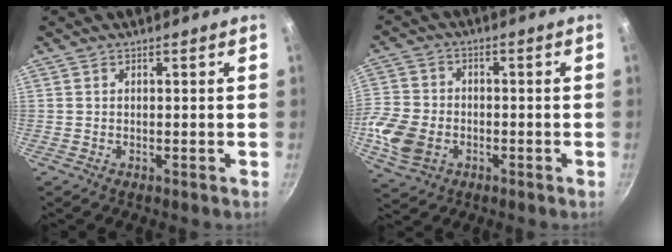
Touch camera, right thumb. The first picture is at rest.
{"total": 11.6, "force": [-3.4, 8.8, 6.7], "torque": [-0.139, 0.018, -0.072]}